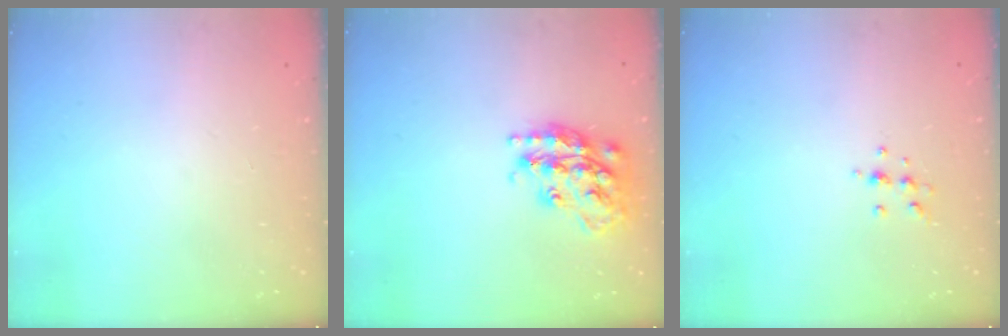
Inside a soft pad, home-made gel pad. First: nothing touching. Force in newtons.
{"total": 20.0, "press": 19.9, "slide": 1.3}
{"total": 6.2, "press": 6.1, "slide": 0.8}